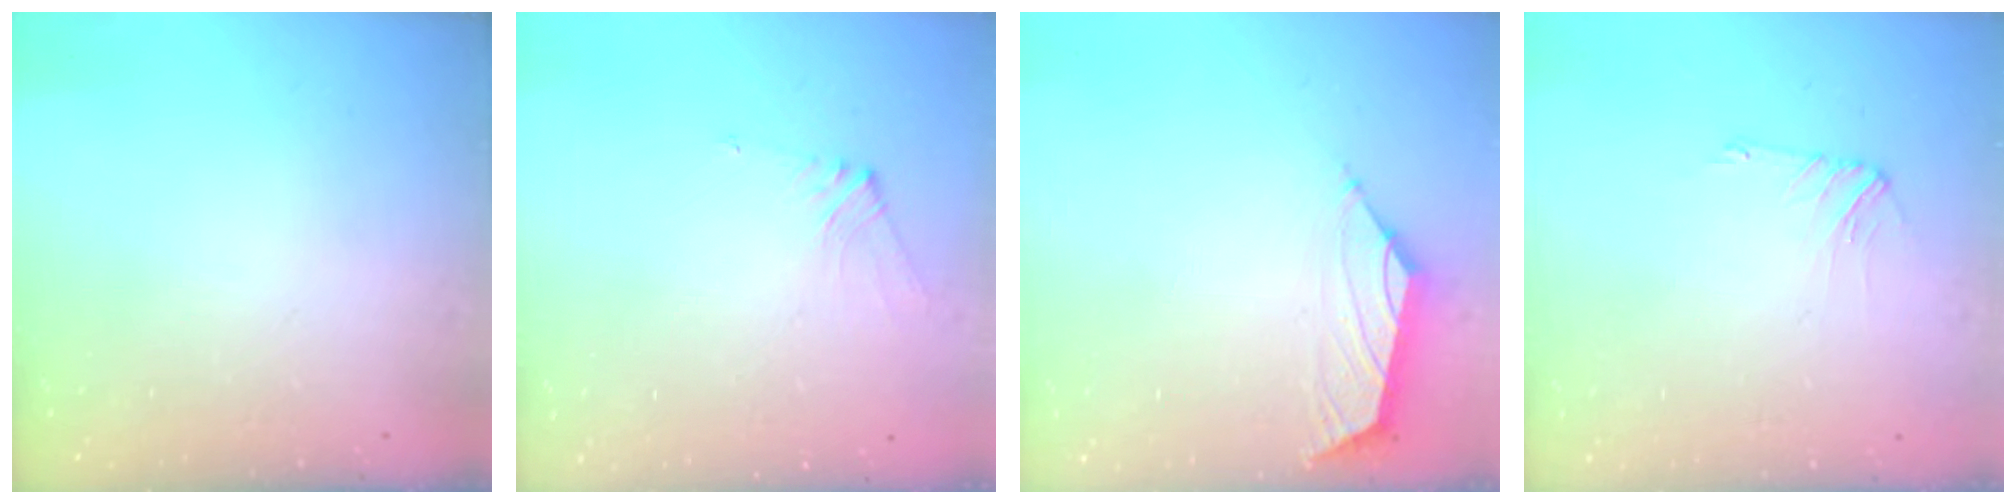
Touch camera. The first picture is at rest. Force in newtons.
{"total": 2.2, "press": 2.1, "slide": 0.6}
{"total": 1.5, "press": 1.4, "slide": 0.6}
{"total": 2.8, "press": 2.7, "slide": 0.5}